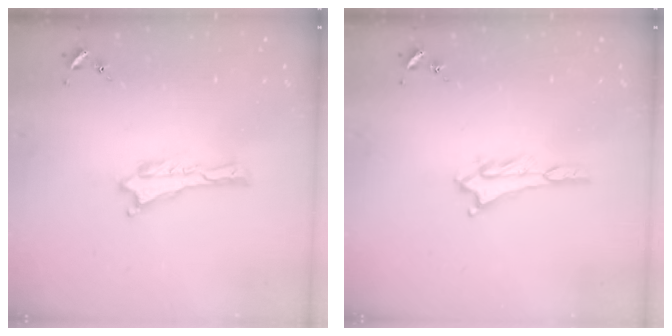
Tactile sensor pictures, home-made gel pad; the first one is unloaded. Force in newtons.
{"total": 1.8, "press": 1.8, "slide": 0.1}